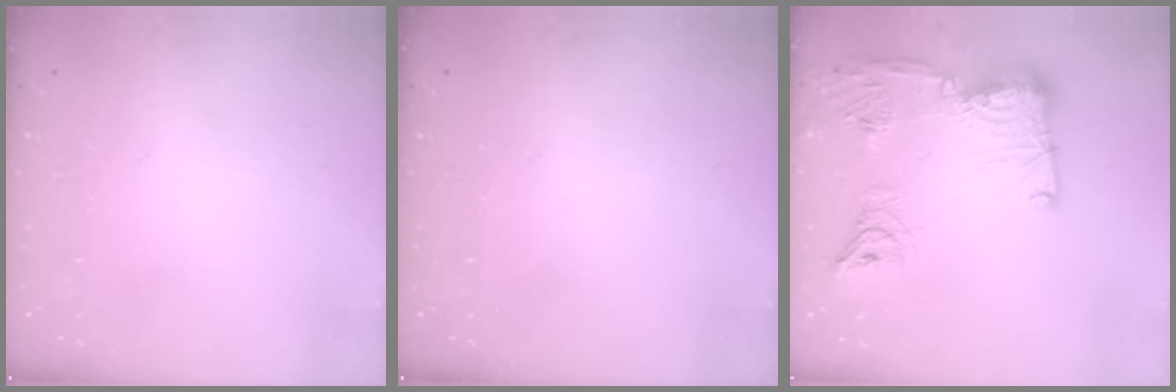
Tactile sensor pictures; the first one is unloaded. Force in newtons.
{"total": 0.0}
{"total": 21.8, "press": 20.6, "slide": 6.9}